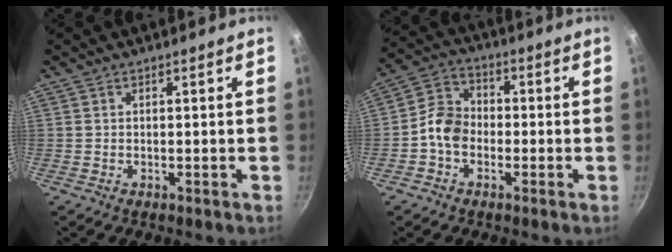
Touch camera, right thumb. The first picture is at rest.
{"total": 7.1, "force": [-1.8, 5.4, 4.1], "torque": [-0.056, 0.026, -0.052]}